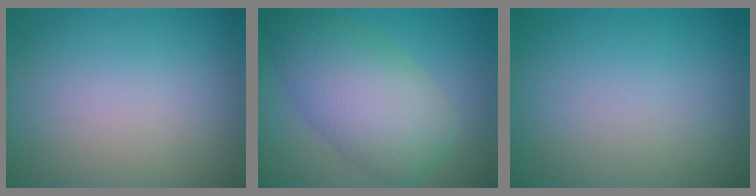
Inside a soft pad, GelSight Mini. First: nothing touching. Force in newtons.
{"total": 7.8, "press": 7.7, "slide": 0.3}
{"total": 0.0}